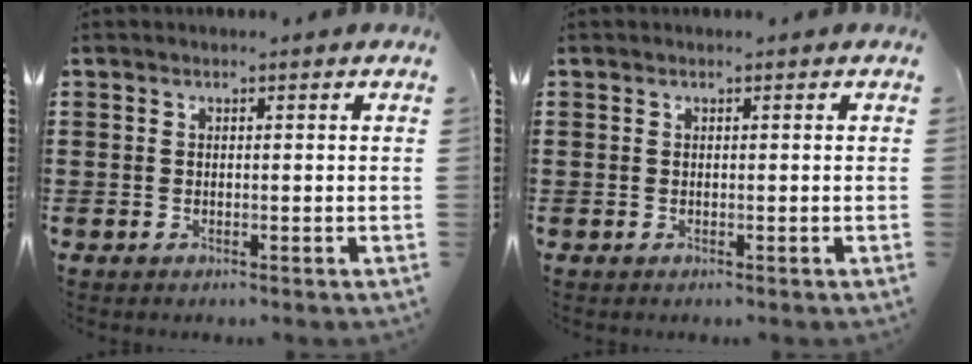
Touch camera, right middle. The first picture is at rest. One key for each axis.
{"total": 0.0}